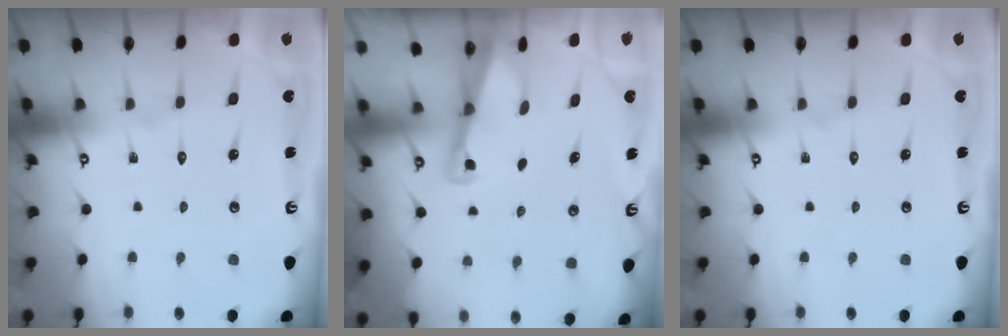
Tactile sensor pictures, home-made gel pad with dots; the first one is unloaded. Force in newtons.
{"total": 2.0, "press": 2.0, "slide": 0.4}
{"total": 0.0}